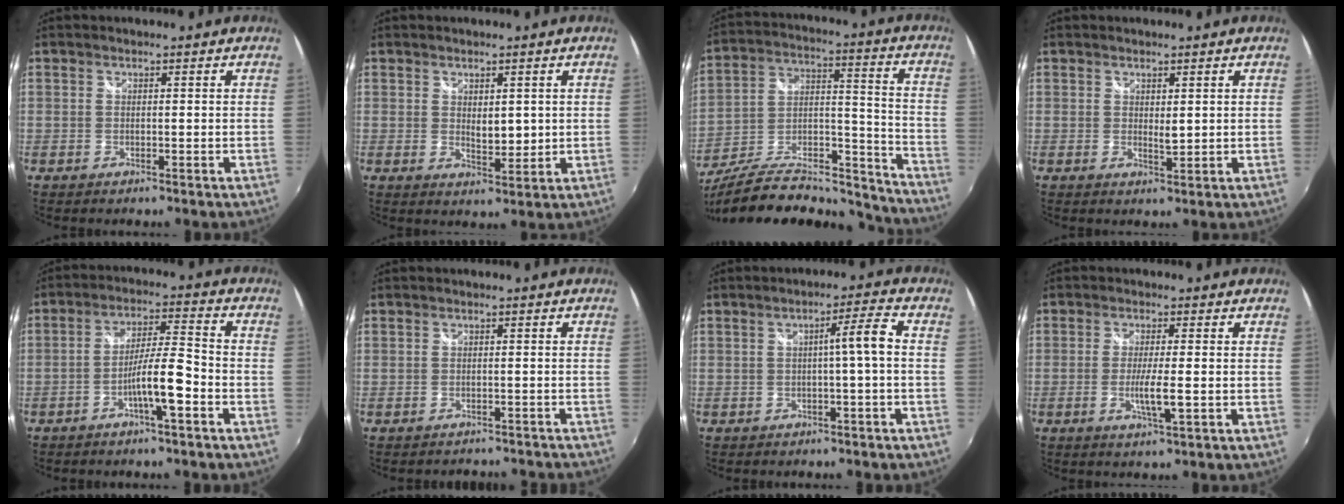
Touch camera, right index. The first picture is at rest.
{"total": 3.4, "force": [0.8, 1.8, 2.7], "torque": [-0.040, -0.003, 0.015]}
{"total": 26.0, "force": [-21.8, 7.7, 11.9], "torque": [-0.198, 0.009, -0.321]}
{"total": 1.4, "force": [0.5, 0.6, 1.1], "torque": [-0.017, -0.002, 0.007]}
{"total": 7.5, "force": [-3.8, 0.3, 6.5], "torque": [-0.119, 0.008, -0.064]}
{"total": 7.1, "force": [-6.5, 1.9, 2.1], "torque": [-0.041, -0.010, -0.076]}
{"total": 4.3, "force": [-0.6, -0.7, 4.2], "torque": [-0.074, 0.006, -0.007]}
{"total": 4.4, "force": [-1.1, -0.1, 4.3], "torque": [-0.080, -0.009, -0.021]}